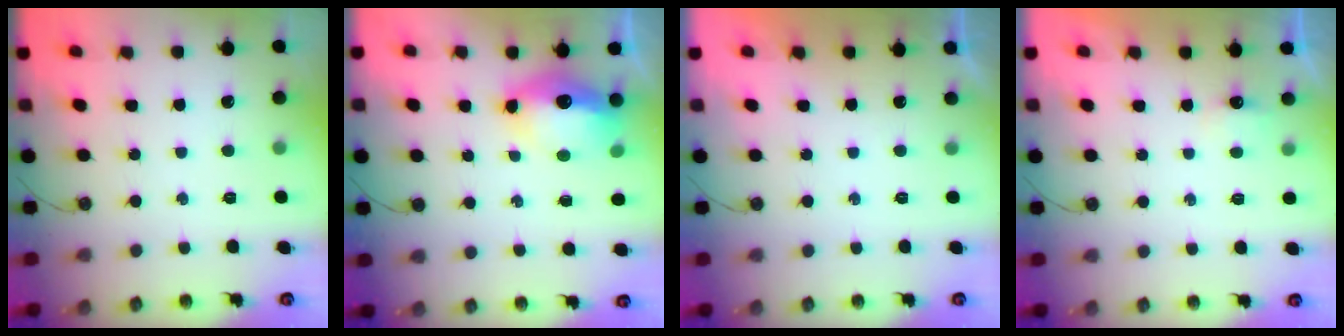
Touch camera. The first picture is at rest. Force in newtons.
{"total": 12.8, "press": 12.7, "slide": 1.2}
{"total": 0.0}
{"total": 2.7, "press": 2.6, "slide": 0.4}